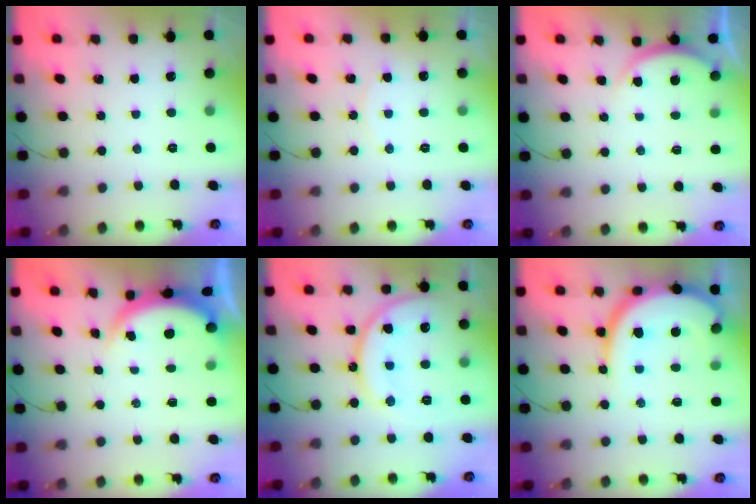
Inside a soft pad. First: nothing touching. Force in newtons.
{"total": 3.0, "press": 3.0, "slide": 0.4}
{"total": 3.3, "press": 3.3, "slide": 0.6}
{"total": 4.4, "press": 4.3, "slide": 0.2}
{"total": 16.2, "press": 16.1, "slide": 1.8}
{"total": 13.2, "press": 13.1, "slide": 1.5}